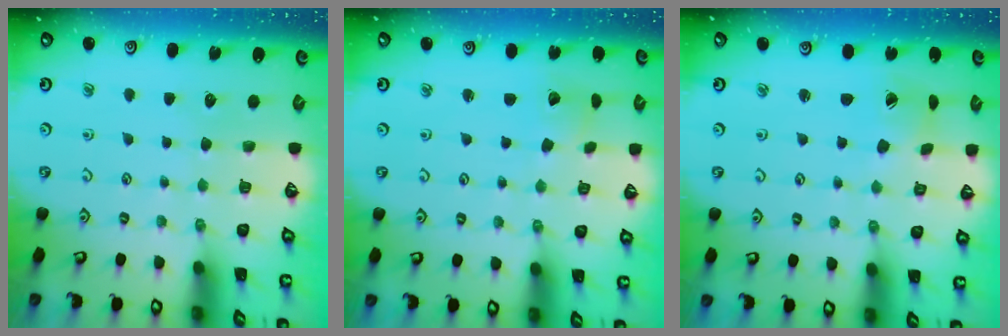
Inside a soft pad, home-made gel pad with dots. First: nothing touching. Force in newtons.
{"total": 1.9, "press": 1.9, "slide": 0.3}
{"total": 2.5, "press": 2.5, "slide": 0.4}